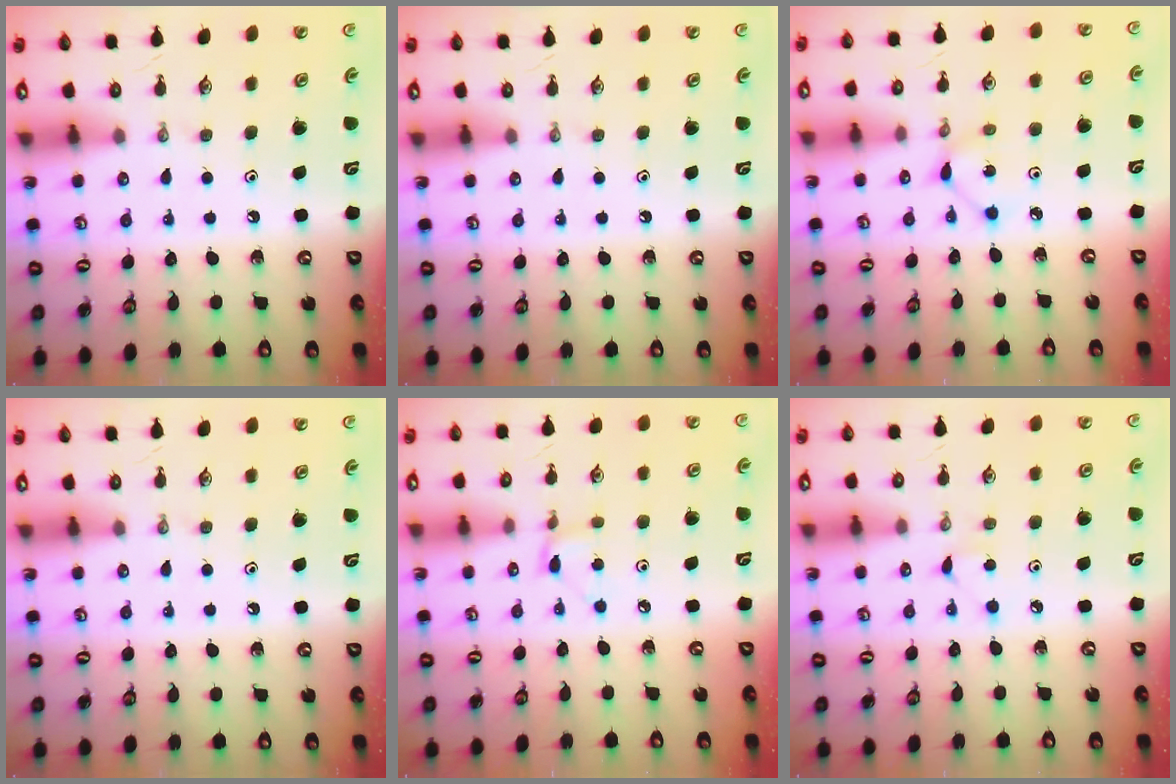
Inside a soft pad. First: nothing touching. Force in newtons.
{"total": 0.0}
{"total": 1.5, "press": 1.5, "slide": 0.1}
{"total": 0.0}
{"total": 2.9, "press": 2.9, "slide": 0.4}
{"total": 2.9, "press": 2.8, "slide": 0.3}